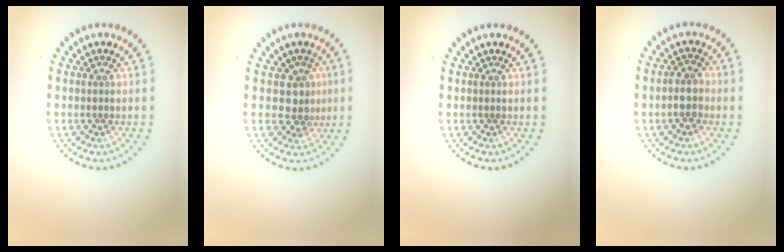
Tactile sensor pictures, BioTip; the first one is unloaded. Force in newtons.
{"total": 2.4, "press": 2.0, "slide": 1.4}
{"total": 0.0}
{"total": 2.0, "press": 1.9, "slide": 0.7}